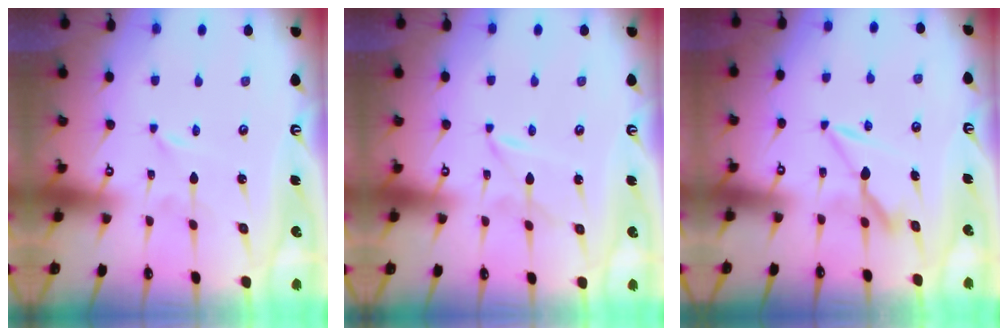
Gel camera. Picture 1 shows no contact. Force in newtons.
{"total": 2.7, "press": 2.7, "slide": 0.3}
{"total": 7.3, "press": 7.3, "slide": 0.6}